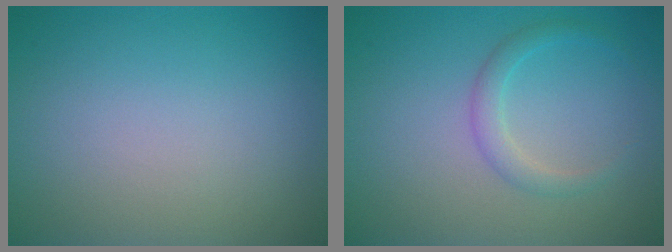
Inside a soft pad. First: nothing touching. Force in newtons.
{"total": 1.7, "press": 1.7, "slide": 0.1}